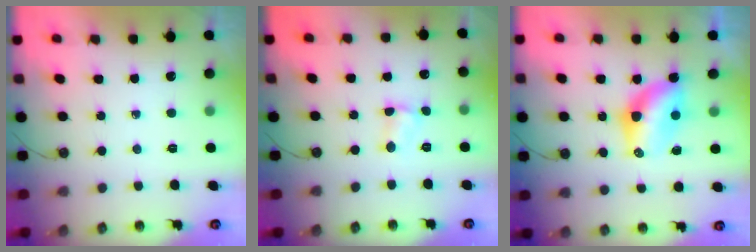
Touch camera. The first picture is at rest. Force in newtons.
{"total": 3.4, "press": 3.4, "slide": 0.5}
{"total": 7.3, "press": 7.3, "slide": 0.5}